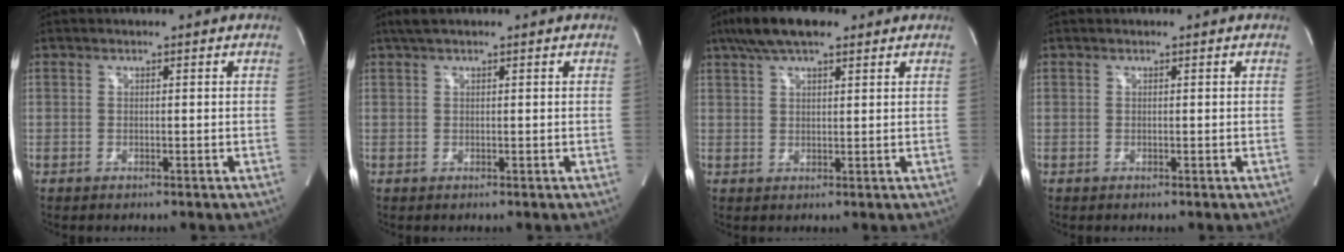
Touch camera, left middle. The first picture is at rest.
{"total": 2.6, "force": [1.9, 0.5, 1.7], "torque": [-0.034, 0.025, 0.036]}
{"total": 8.5, "force": [6.0, 2.4, 5.6], "torque": [-0.107, 0.028, 0.103]}
{"total": 0.0}